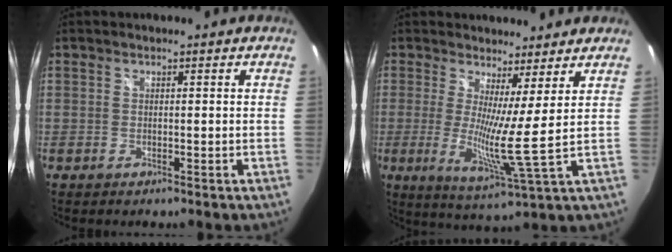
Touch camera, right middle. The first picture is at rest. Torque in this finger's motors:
{"motor_torque": [1.45, -0.08, 0.21, 0.13]}